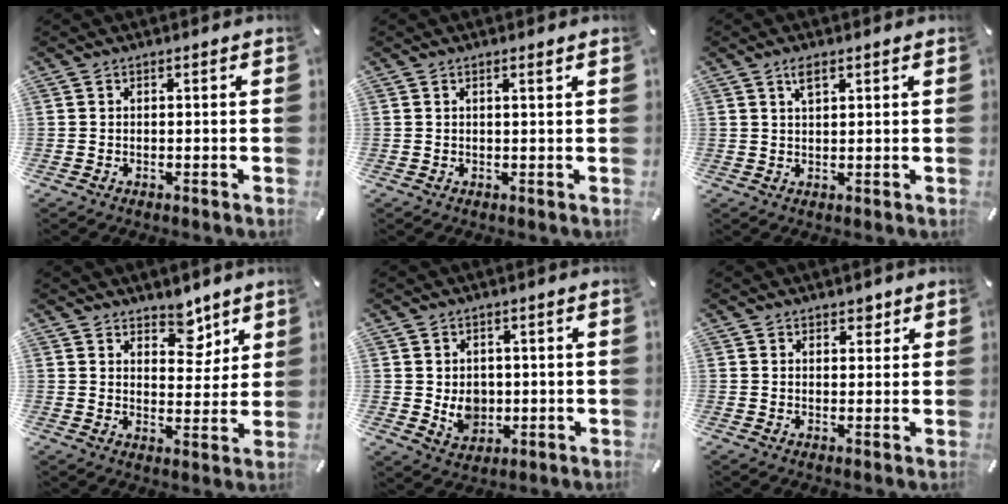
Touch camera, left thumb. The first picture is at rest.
{"total": 1.1, "force": [0.6, 0.0, 0.9], "torque": [-0.017, -0.001, 0.010]}
{"total": 2.7, "force": [1.6, 1.0, 1.9], "torque": [-0.041, 0.001, 0.029]}
{"total": 7.1, "force": [5.4, 4.3, 1.7], "torque": [-0.001, -0.041, 0.093]}
{"total": 5.8, "force": [0.2, 5.2, 2.5], "torque": [-0.025, -0.005, 0.003]}
{"total": 2.5, "force": [1.6, 1.8, 0.7], "torque": [0.008, -0.004, 0.022]}